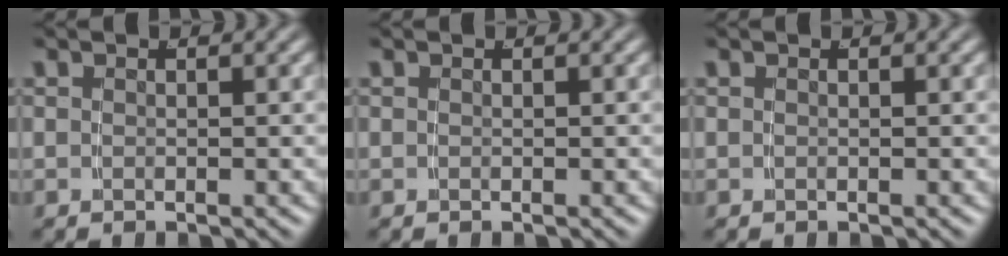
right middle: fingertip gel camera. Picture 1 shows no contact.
{"total": 0.0}
{"total": 0.0}